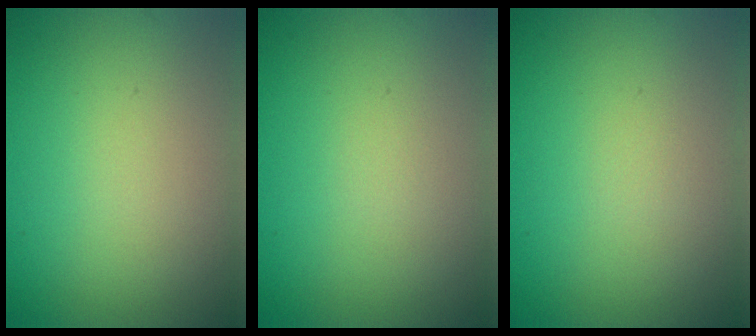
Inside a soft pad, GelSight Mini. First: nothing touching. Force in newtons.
{"total": 0.0}
{"total": 0.0}